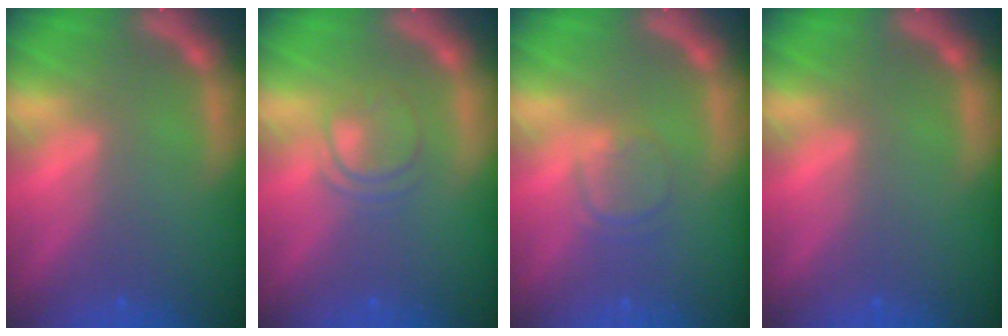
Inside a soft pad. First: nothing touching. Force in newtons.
{"total": 3.0}
{"total": 2.4}
{"total": 0.0}